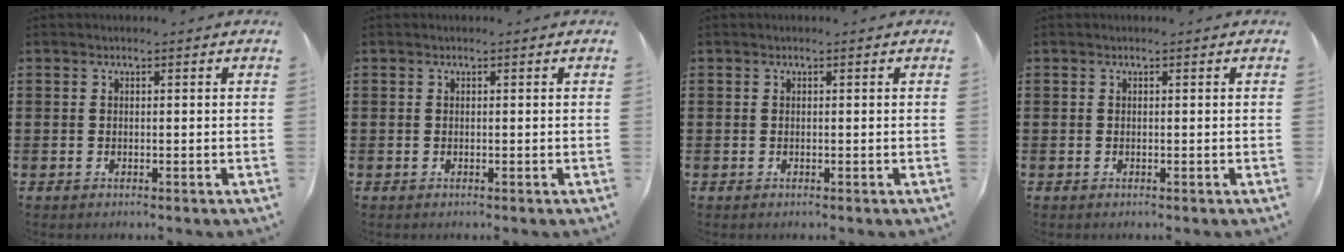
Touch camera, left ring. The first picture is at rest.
{"total": 0.0}
{"total": 0.0}
{"total": 0.0}